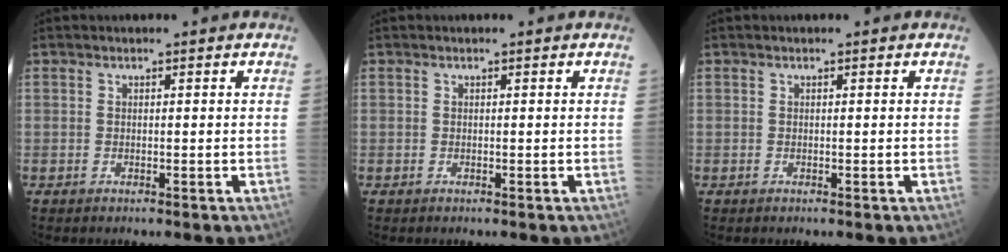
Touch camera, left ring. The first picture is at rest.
{"total": 0.0}
{"total": 0.0}